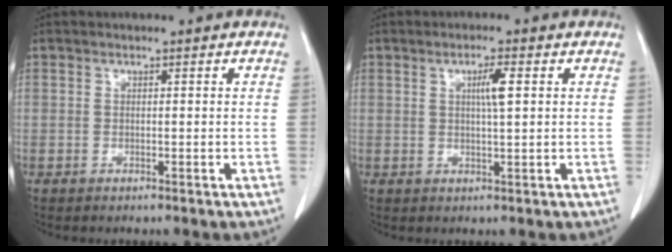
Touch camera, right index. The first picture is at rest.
{"total": 3.2, "force": [0.9, 0.1, 3.1], "torque": [-0.052, 0.001, 0.014]}